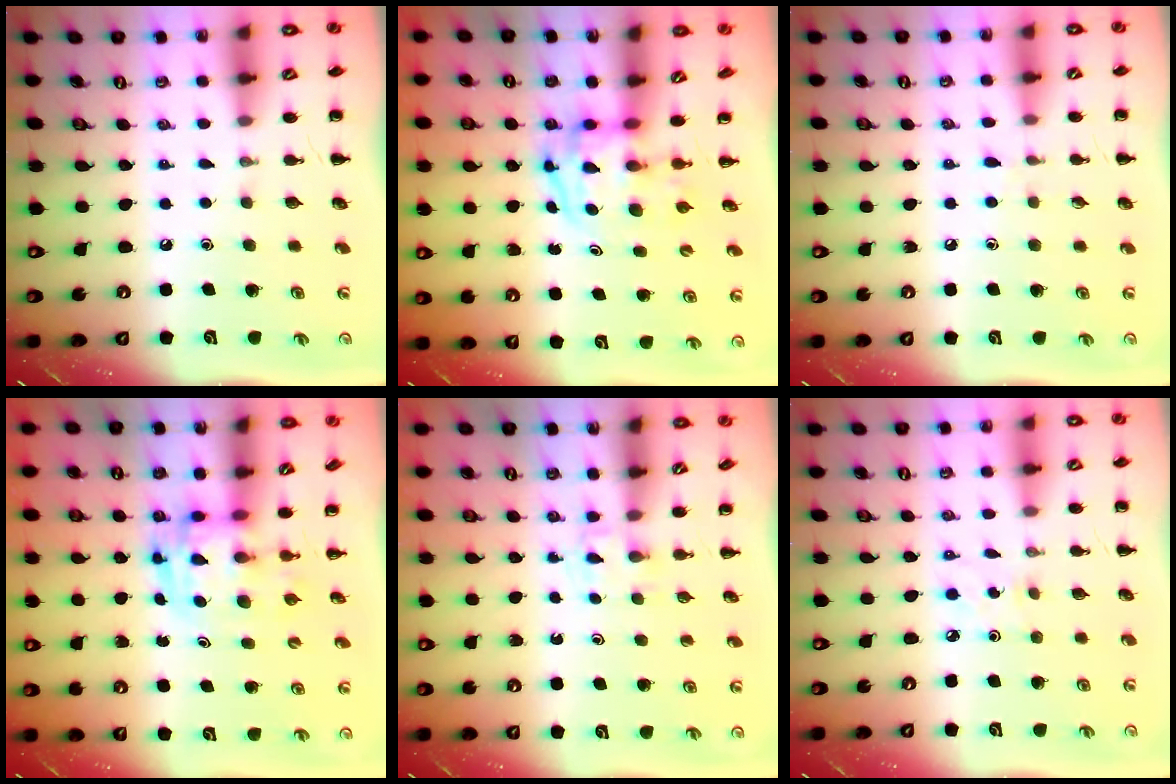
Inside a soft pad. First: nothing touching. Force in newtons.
{"total": 4.0, "press": 3.9, "slide": 0.6}
{"total": 5.6, "press": 5.0, "slide": 2.4}
{"total": 3.0, "press": 3.0, "slide": 0.5}
{"total": 2.3, "press": 2.1, "slide": 0.8}
{"total": 2.7, "press": 2.5, "slide": 0.9}